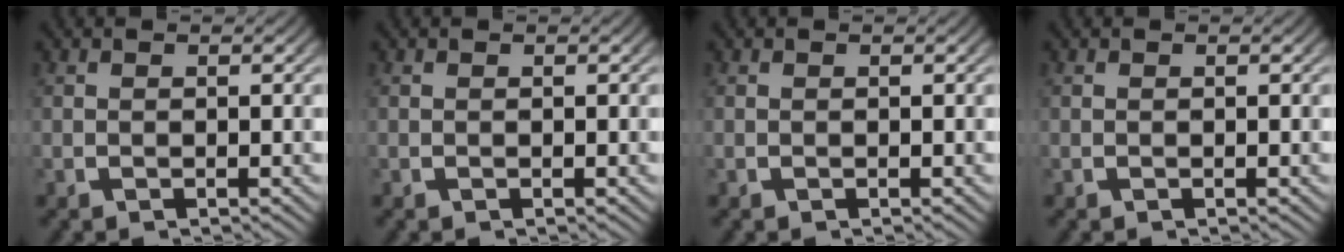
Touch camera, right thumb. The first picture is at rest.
{"total": 0.0}
{"total": 0.0}
{"total": 0.0}